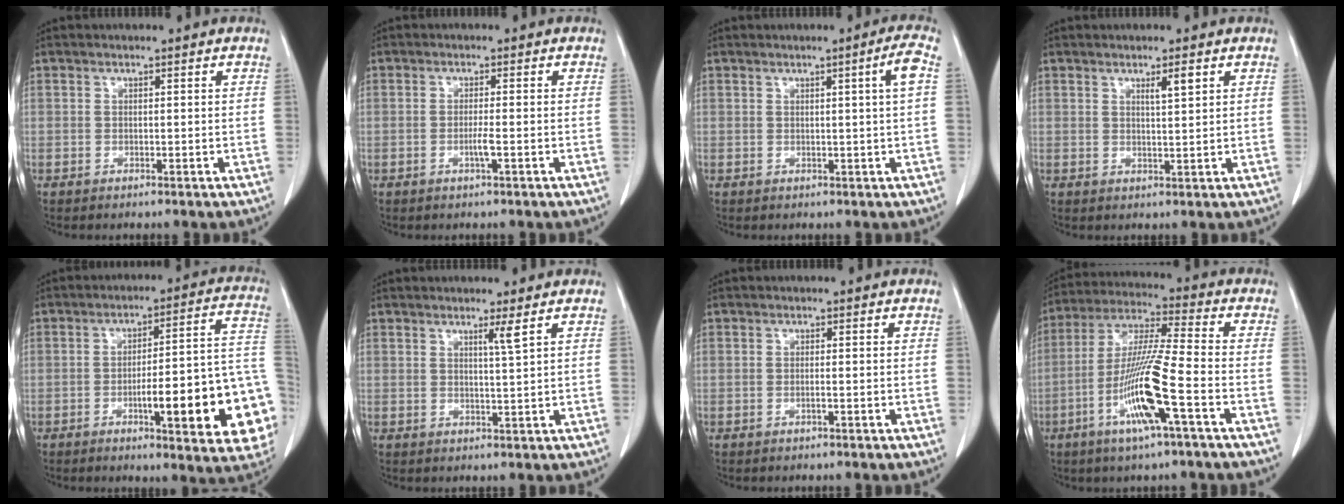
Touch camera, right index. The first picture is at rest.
{"total": 1.7, "force": [-0.6, -0.2, 1.6], "torque": [-0.032, -0.003, -0.013]}
{"total": 3.0, "force": [0.6, -0.8, 2.8], "torque": [-0.042, -0.002, 0.009]}
{"total": 2.3, "force": [1.2, 0.1, 1.9], "torque": [-0.036, -0.001, 0.022]}
{"total": 19.3, "force": [-5.7, 3.2, 18.2], "torque": [-0.148, 0.029, -0.063]}
{"total": 2.0, "force": [1.2, -0.6, 1.4], "torque": [-0.029, -0.010, 0.023]}
{"total": 0.6, "force": [-0.3, -0.1, 0.5], "torque": [-0.009, 0.001, -0.005]}
{"total": 13.3, "force": [-5.0, -0.2, 12.4], "torque": [-0.249, -0.009, -0.100]}